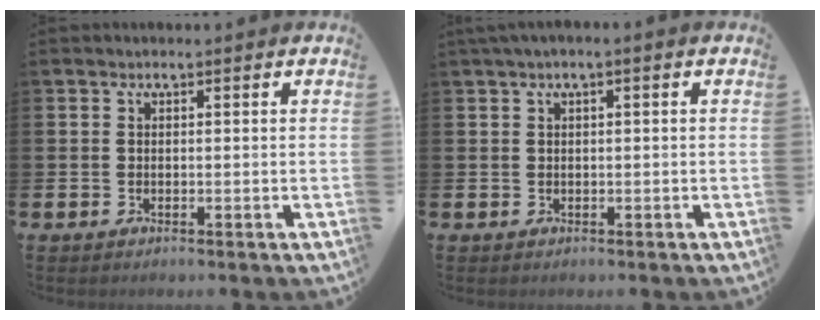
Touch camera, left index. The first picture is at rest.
{"total": 1.1, "force": [0.1, 0.1, 1.1], "torque": [-0.026, 0.003, 0.003]}